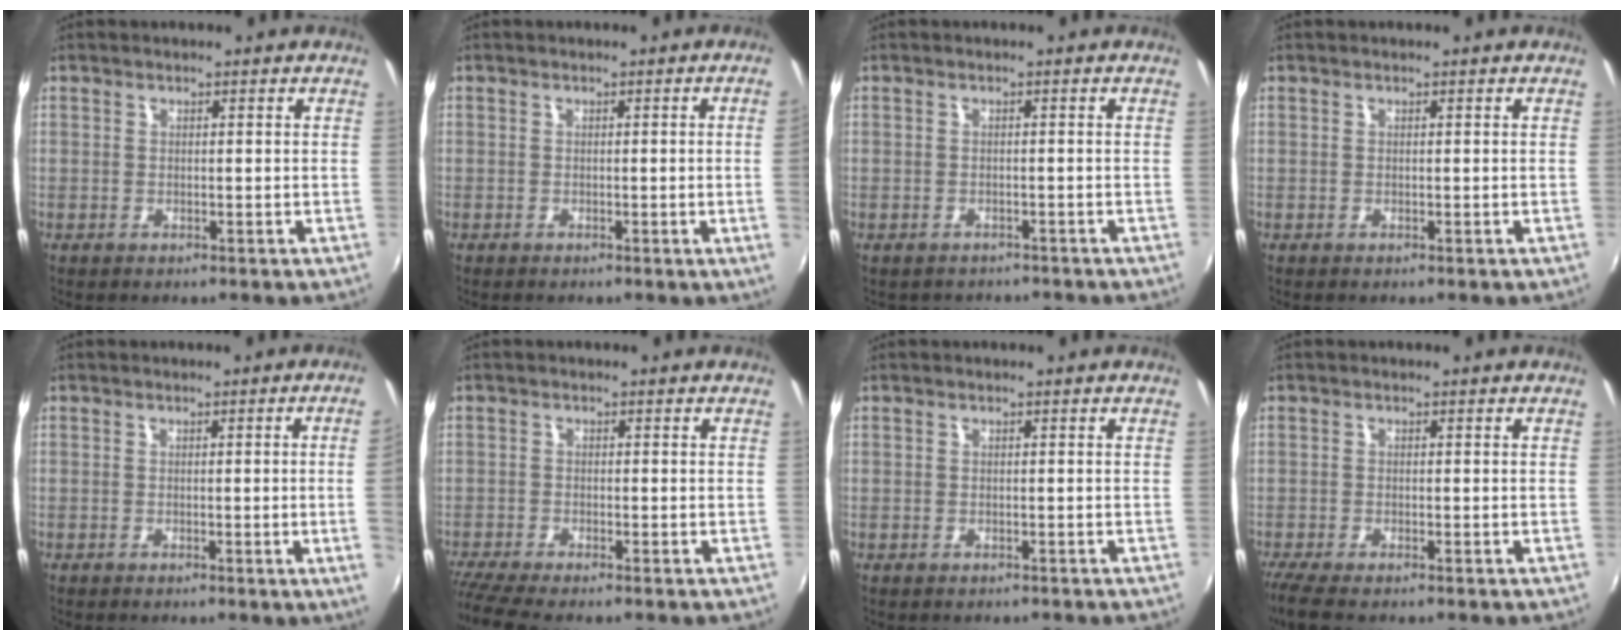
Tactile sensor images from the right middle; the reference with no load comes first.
{"total": 2.6, "force": [-0.1, -1.6, 2.1], "torque": [-0.026, -0.015, 0.005]}
{"total": 2.9, "force": [-2.5, 1.4, 0.4], "torque": [-0.016, -0.013, -0.033]}
{"total": 0.0}
{"total": 4.5, "force": [0.2, -2.2, 3.9], "torque": [-0.062, -0.009, 0.006]}
{"total": 5.8, "force": [-5.1, -0.2, 2.8], "torque": [-0.073, -0.027, -0.093]}
{"total": 0.6, "force": [-0.4, 0.4, 0.0], "torque": [-0.001, -0.002, -0.005]}
{"total": 4.3, "force": [-3.3, 0.5, 2.6], "torque": [-0.063, -0.020, -0.065]}